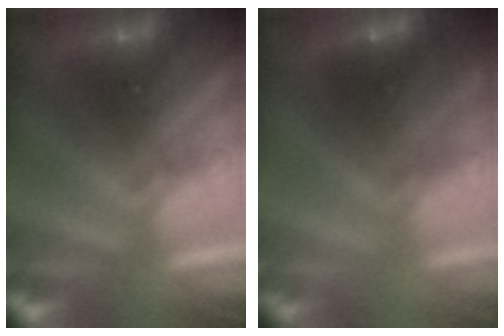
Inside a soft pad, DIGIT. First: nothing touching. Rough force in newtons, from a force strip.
{"total": 1.9}